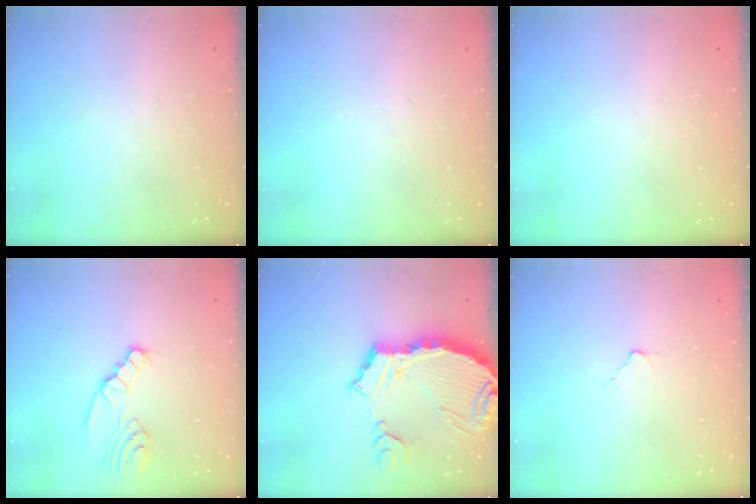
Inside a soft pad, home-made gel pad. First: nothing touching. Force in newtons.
{"total": 0.0}
{"total": 0.0}
{"total": 2.4, "press": 2.4, "slide": 0.4}
{"total": 13.2, "press": 13.1, "slide": 1.6}
{"total": 2.9, "press": 2.9, "slide": 0.5}